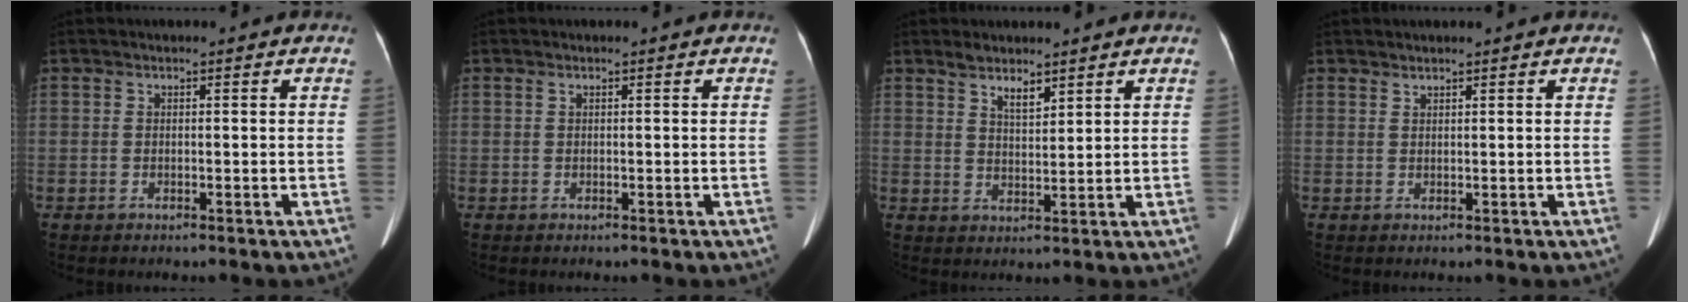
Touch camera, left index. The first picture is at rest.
{"total": 0.0}
{"total": 3.5, "force": [2.7, 1.0, 1.9], "torque": [-0.039, 0.005, 0.054]}
{"total": 0.9, "force": [0.9, 0.0, 0.2], "torque": [-0.005, 0.007, 0.021]}